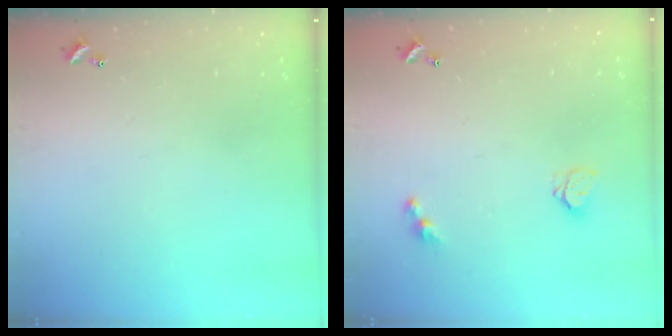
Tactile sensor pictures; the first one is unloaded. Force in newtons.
{"total": 3.7, "press": 3.7, "slide": 0.3}